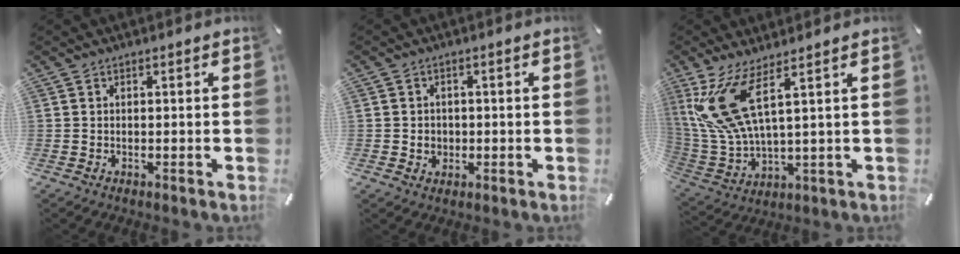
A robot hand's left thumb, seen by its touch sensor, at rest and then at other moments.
{"total": 2.6, "force": [-0.2, 2.5, 0.7], "torque": [-0.014, 0.006, -0.005]}
{"total": 14.0, "force": [6.5, 4.7, 11.4], "torque": [-0.271, -0.024, 0.116]}